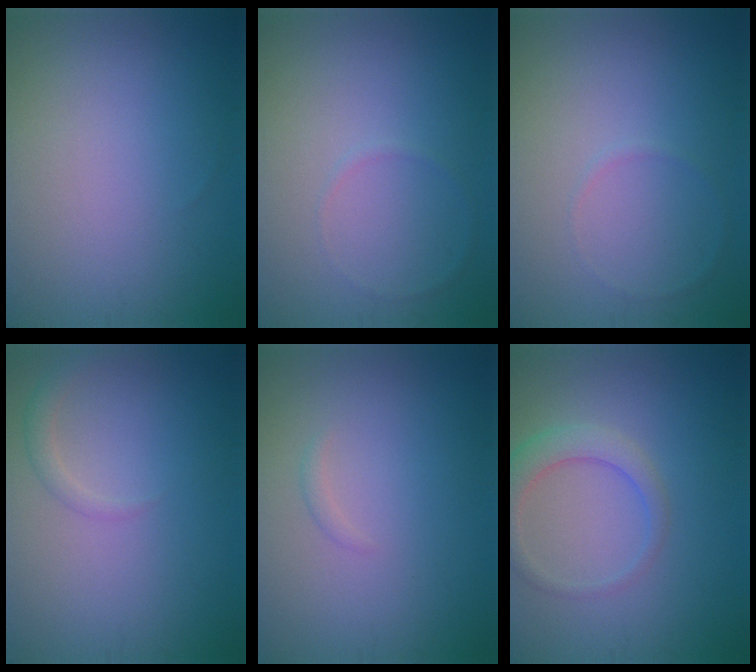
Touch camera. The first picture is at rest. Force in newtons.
{"total": 0.6, "press": 0.6, "slide": 0.1}
{"total": 0.6, "press": 0.6, "slide": 0.1}
{"total": 1.2, "press": 1.2, "slide": 0.1}
{"total": 0.5, "press": 0.5, "slide": 0.0}
{"total": 2.9, "press": 2.9, "slide": 0.2}